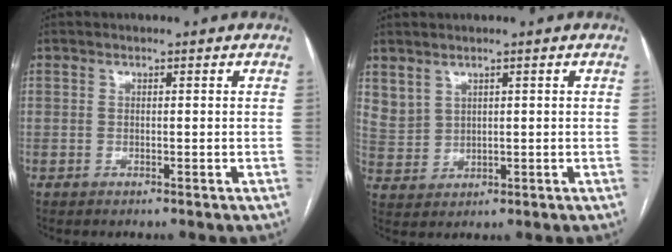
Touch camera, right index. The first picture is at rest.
{"total": 4.0, "force": [2.9, 2.5, 1.2], "torque": [-0.028, 0.003, 0.074]}